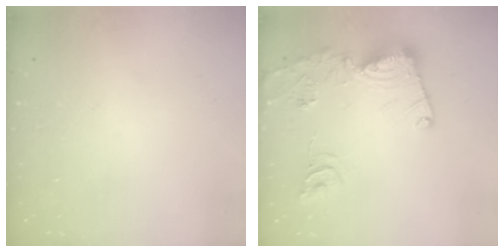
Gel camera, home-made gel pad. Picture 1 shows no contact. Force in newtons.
{"total": 18.1, "press": 18.0, "slide": 2.0}